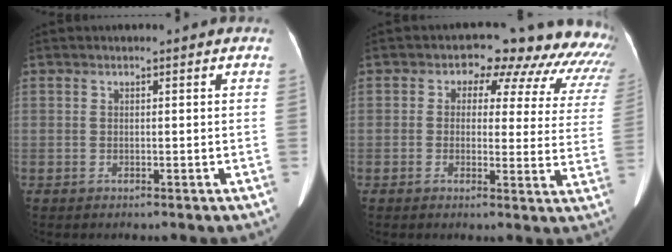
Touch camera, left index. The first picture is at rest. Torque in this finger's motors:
{"motor_torque": [1.00, -1.14, 0.23, 0.02]}